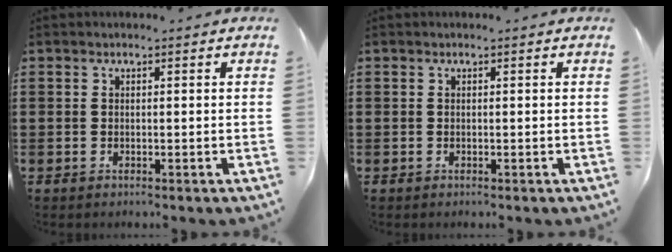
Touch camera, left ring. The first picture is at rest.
{"total": 0.0}